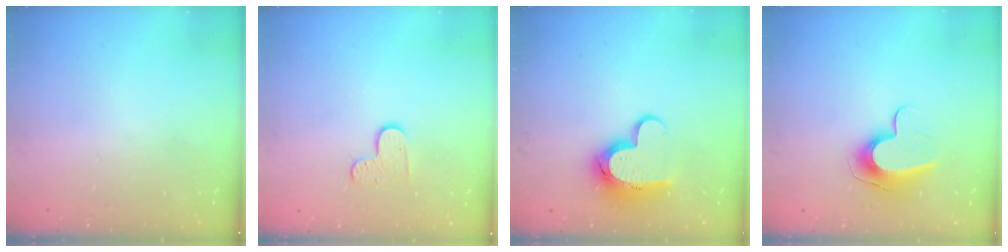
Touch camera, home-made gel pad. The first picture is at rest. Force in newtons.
{"total": 5.5, "press": 5.5, "slide": 0.4}
{"total": 12.4, "press": 12.3, "slide": 1.0}
{"total": 11.8, "press": 11.8, "slide": 0.6}